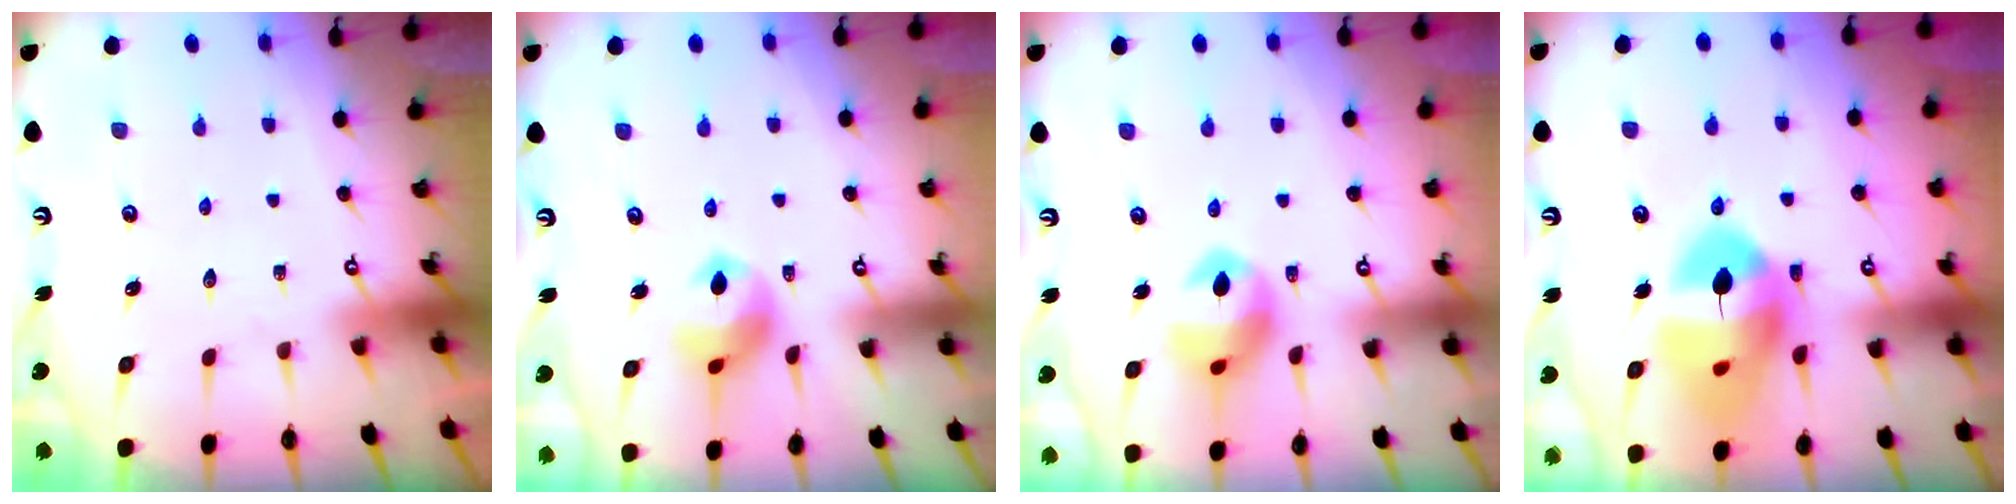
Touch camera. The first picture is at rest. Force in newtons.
{"total": 10.5, "press": 10.4, "slide": 1.5}
{"total": 12.7, "press": 12.6, "slide": 1.3}
{"total": 17.9, "press": 17.8, "slide": 2.1}